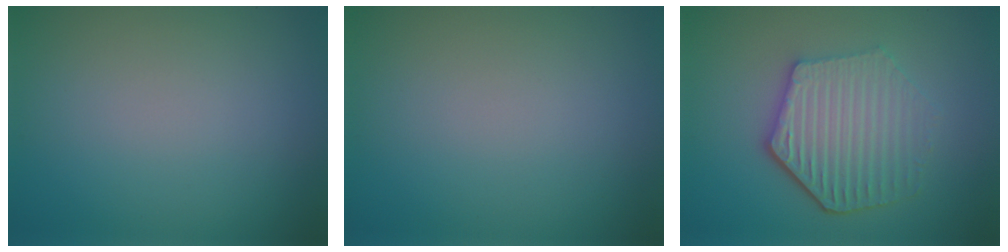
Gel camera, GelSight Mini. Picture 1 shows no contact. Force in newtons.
{"total": 0.0}
{"total": 5.6, "press": 4.4, "slide": 3.4}